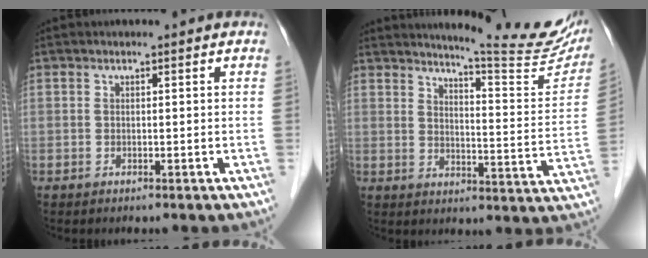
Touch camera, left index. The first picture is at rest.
{"total": 16.9, "force": [15.5, 0.4, 6.8], "torque": [-0.095, -0.080, 0.182]}